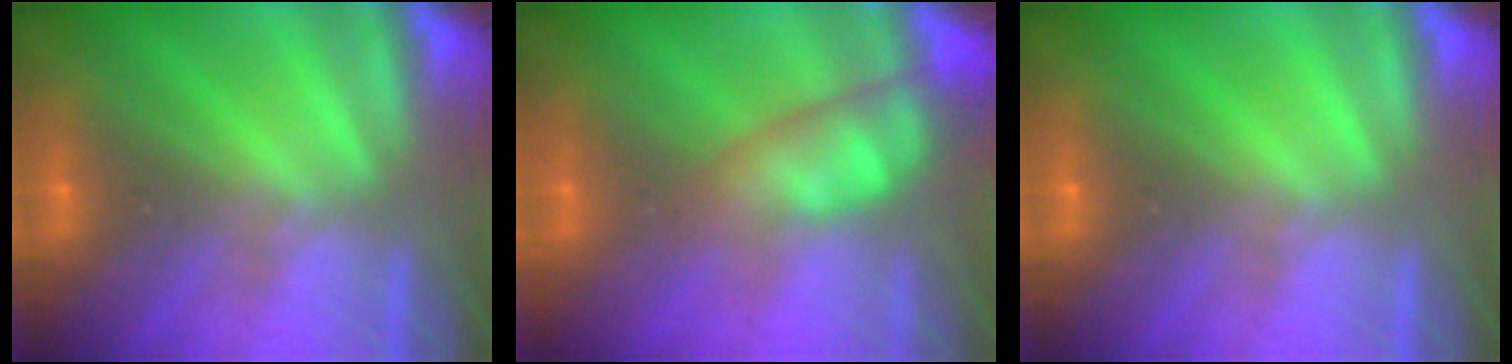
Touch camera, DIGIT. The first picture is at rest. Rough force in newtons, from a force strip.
{"total": 4.6}
{"total": 0.0}